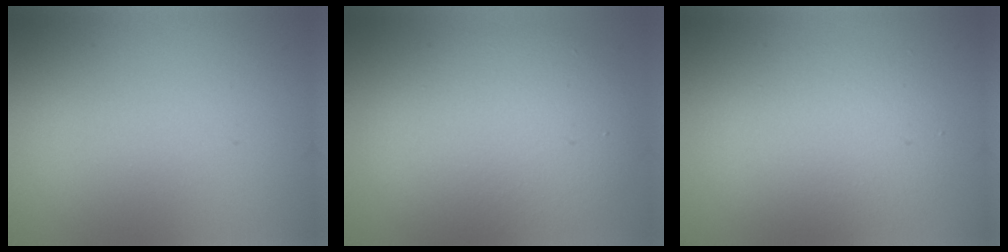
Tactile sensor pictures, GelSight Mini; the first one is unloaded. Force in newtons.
{"total": 8.6, "press": 8.6, "slide": 0.3}
{"total": 4.6, "press": 4.5, "slide": 0.4}